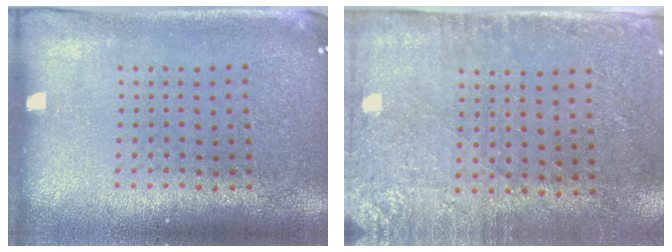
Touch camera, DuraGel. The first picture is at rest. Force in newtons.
{"total": 2.7, "press": 2.3, "slide": 1.5}